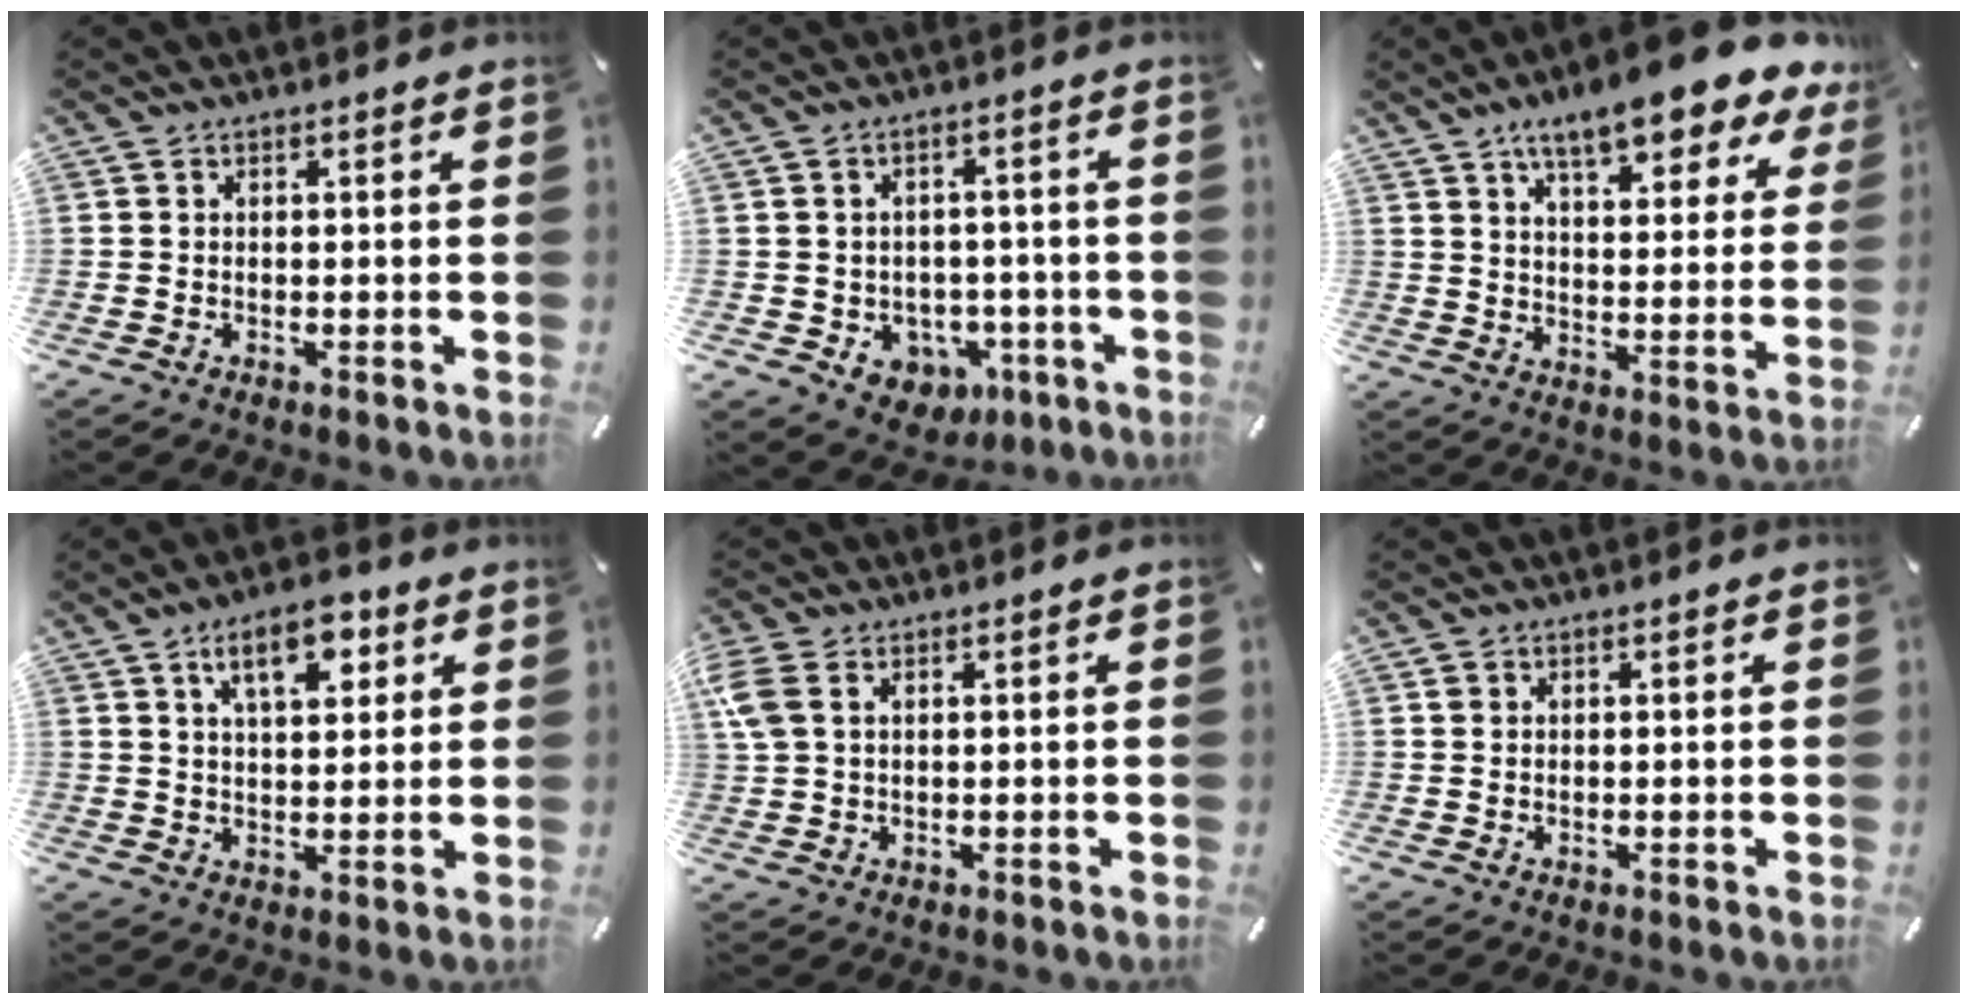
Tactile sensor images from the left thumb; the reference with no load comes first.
{"total": 6.0, "force": [-0.4, 5.8, 1.5], "torque": [-0.024, -0.002, 0.001]}
{"total": 13.2, "force": [10.0, 4.5, 7.4], "torque": [-0.111, -0.062, 0.168]}
{"total": 10.5, "force": [5.2, 5.2, 7.5], "torque": [-0.109, -0.007, 0.086]}
{"total": 5.2, "force": [2.0, 3.4, 3.4], "torque": [-0.084, 0.001, 0.037]}
{"total": 1.0, "force": [0.4, 0.9, 0.2], "torque": [0.004, 0.001, 0.005]}